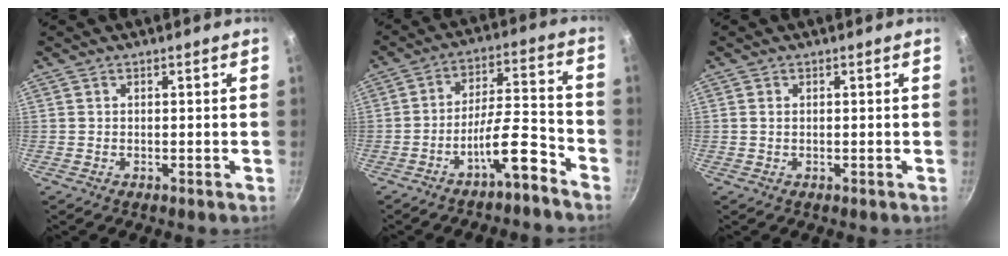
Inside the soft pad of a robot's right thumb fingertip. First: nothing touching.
{"total": 9.2, "force": [-6.2, 1.8, 6.5], "torque": [-0.100, 0.056, -0.099]}
{"total": 0.7, "force": [0.1, 0.4, 0.5], "torque": [-0.010, 0.001, 0.002]}